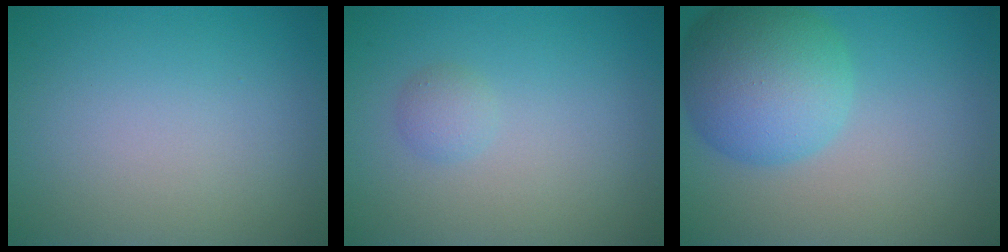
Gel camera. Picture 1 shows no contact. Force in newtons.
{"total": 1.1, "press": 1.1, "slide": 0.0}
{"total": 7.9, "press": 7.9, "slide": 0.2}